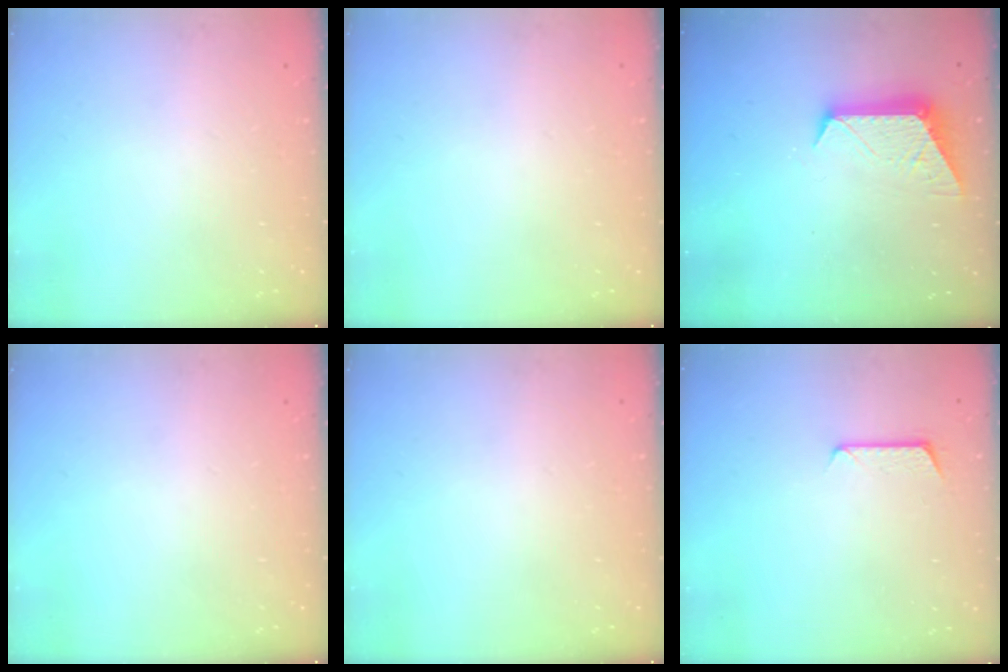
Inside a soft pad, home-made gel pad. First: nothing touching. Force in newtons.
{"total": 0.0}
{"total": 9.3, "press": 9.3, "slide": 0.5}
{"total": 0.0}
{"total": 0.0}
{"total": 6.3, "press": 6.3, "slide": 0.5}